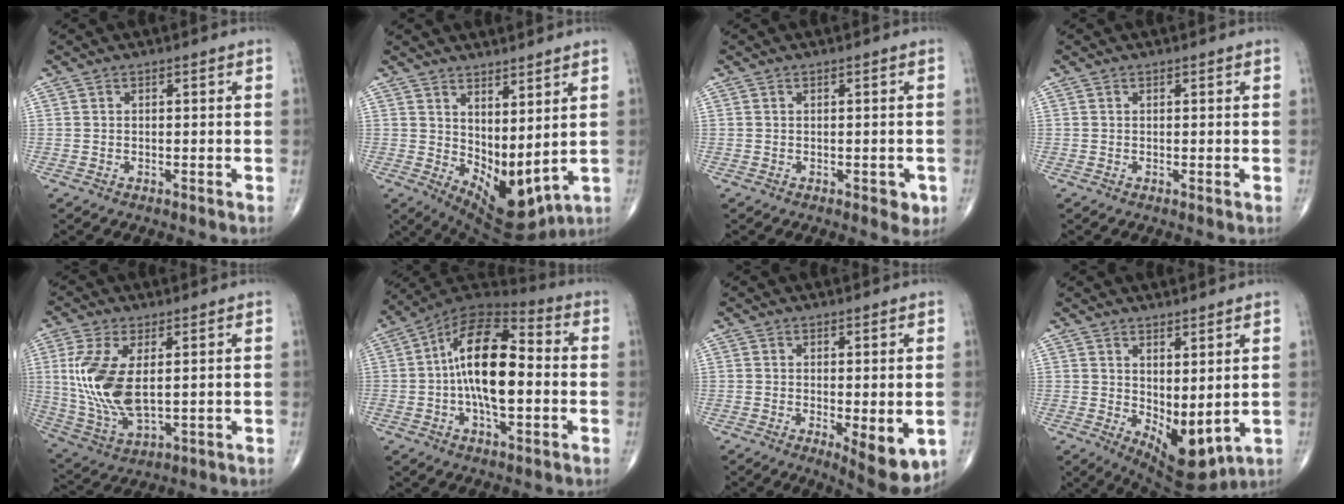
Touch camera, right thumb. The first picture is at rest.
{"total": 11.1, "force": [2.9, 5.3, 9.3], "torque": [-0.128, -0.034, 0.075]}
{"total": 2.7, "force": [-0.8, 1.4, 2.2], "torque": [-0.015, -0.001, -0.006]}
{"total": 0.0}
{"total": 13.7, "force": [1.9, 6.6, 11.9], "torque": [-0.254, -0.014, 0.051]}
{"total": 18.3, "force": [-0.7, 8.6, 16.2], "torque": [-0.265, 0.032, -0.022]}
{"total": 7.9, "force": [-1.6, 2.7, 7.3], "torque": [-0.099, -0.023, -0.018]}
{"total": 9.3, "force": [0.5, 4.4, 8.2], "torque": [-0.107, -0.023, 0.030]}